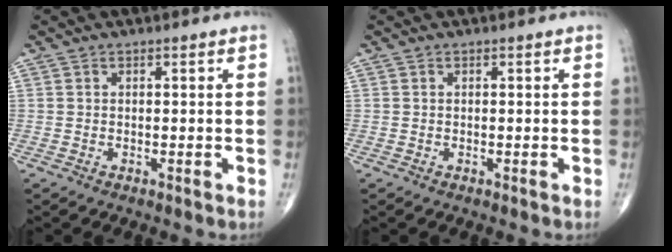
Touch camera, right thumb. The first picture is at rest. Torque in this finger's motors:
{"motor_torque": [-0.11, 0.12, 0.01, -0.01, 0.01]}